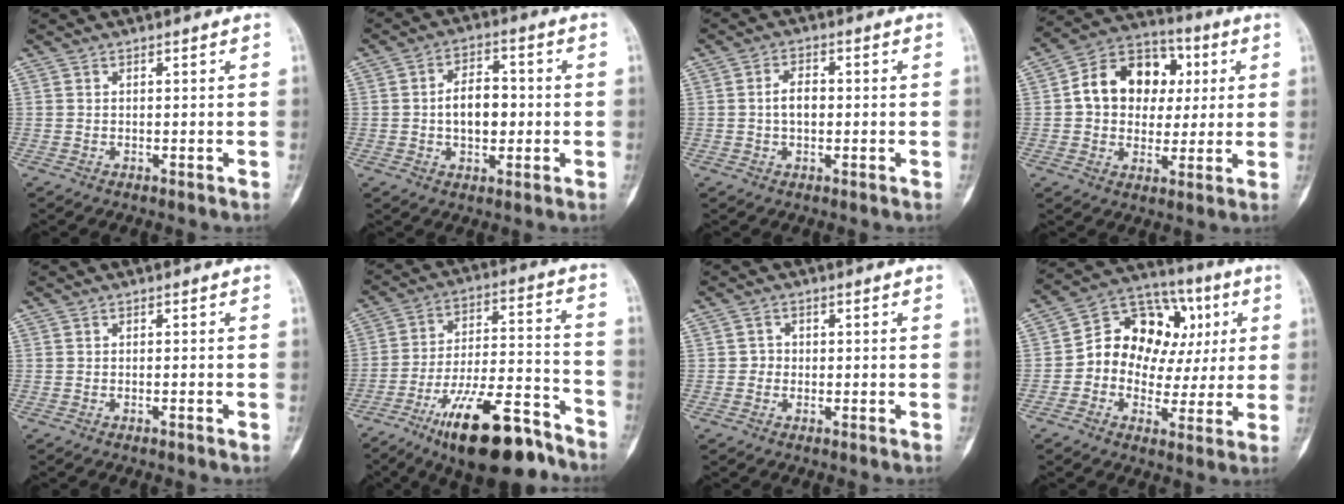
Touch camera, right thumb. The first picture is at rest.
{"total": 8.4, "force": [-0.3, 5.3, 6.5], "torque": [-0.086, 0.014, -0.009]}
{"total": 4.1, "force": [-0.2, 2.5, 3.2], "torque": [-0.055, 0.011, -0.007]}
{"total": 15.4, "force": [2.4, 12.0, 9.4], "torque": [-0.107, 0.018, 0.032]}
{"total": 0.7, "force": [-0.4, 0.1, 0.6], "torque": [-0.014, 0.002, -0.005]}
{"total": 21.4, "force": [-14.2, 6.9, 14.5], "torque": [-0.218, 0.084, -0.231]}
{"total": 4.5, "force": [-0.2, 4.4, 1.2], "torque": [0.018, 0.013, -0.011]}
{"total": 17.3, "force": [2.3, 13.3, 10.9], "torque": [-0.108, 0.040, 0.034]}